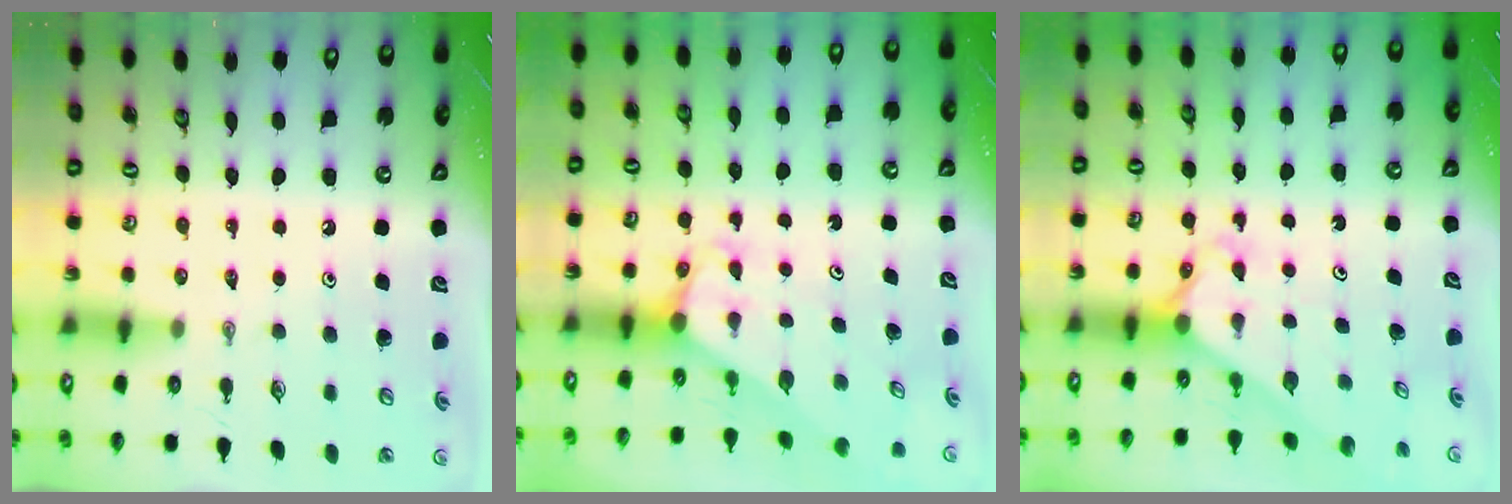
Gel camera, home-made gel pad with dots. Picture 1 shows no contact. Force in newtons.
{"total": 2.9, "press": 2.9, "slide": 0.2}
{"total": 2.2, "press": 2.2, "slide": 0.1}